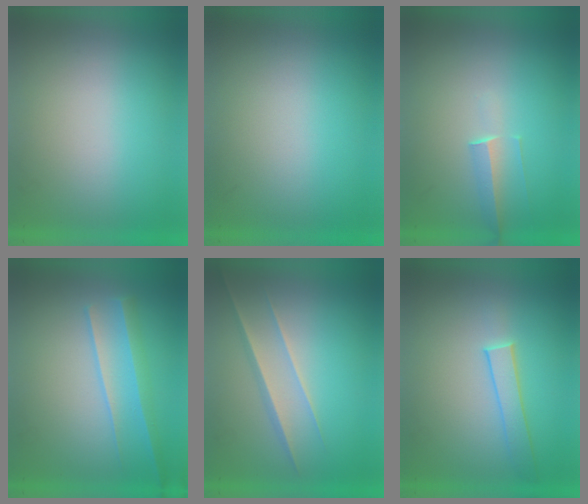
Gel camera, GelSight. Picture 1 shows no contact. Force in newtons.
{"total": 0.0}
{"total": 1.4}
{"total": 2.2}
{"total": 1.5}
{"total": 1.9}